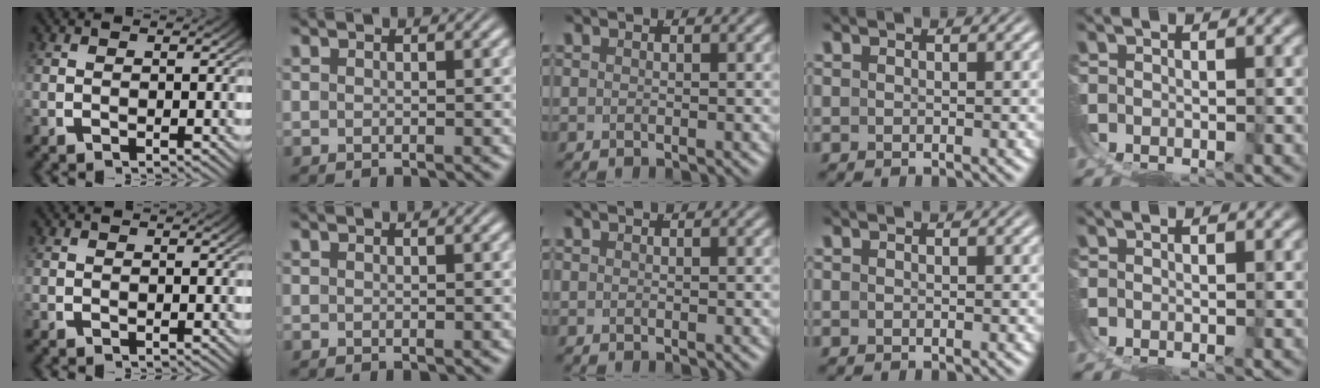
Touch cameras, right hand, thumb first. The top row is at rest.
{}